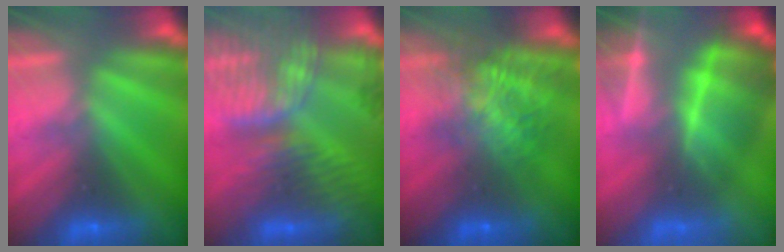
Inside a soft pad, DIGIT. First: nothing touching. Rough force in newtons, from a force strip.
{"total": 9.5}
{"total": 7.4}
{"total": 7.6}